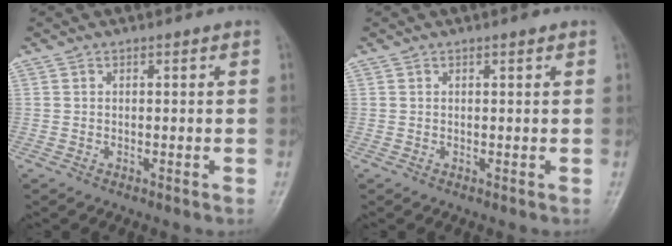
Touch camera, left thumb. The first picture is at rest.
{"total": 0.7, "force": [0.4, 0.1, 0.5], "torque": [-0.007, -0.001, 0.005]}